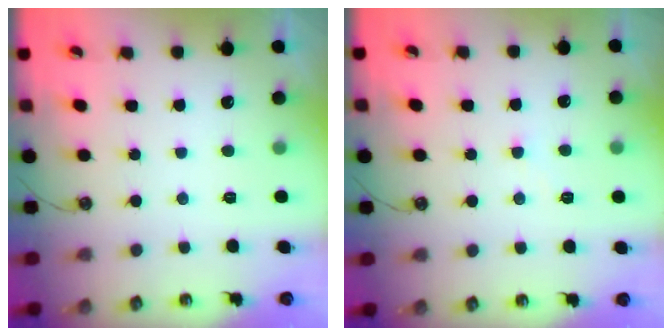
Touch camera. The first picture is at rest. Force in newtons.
{"total": 1.7, "press": 1.6, "slide": 0.1}